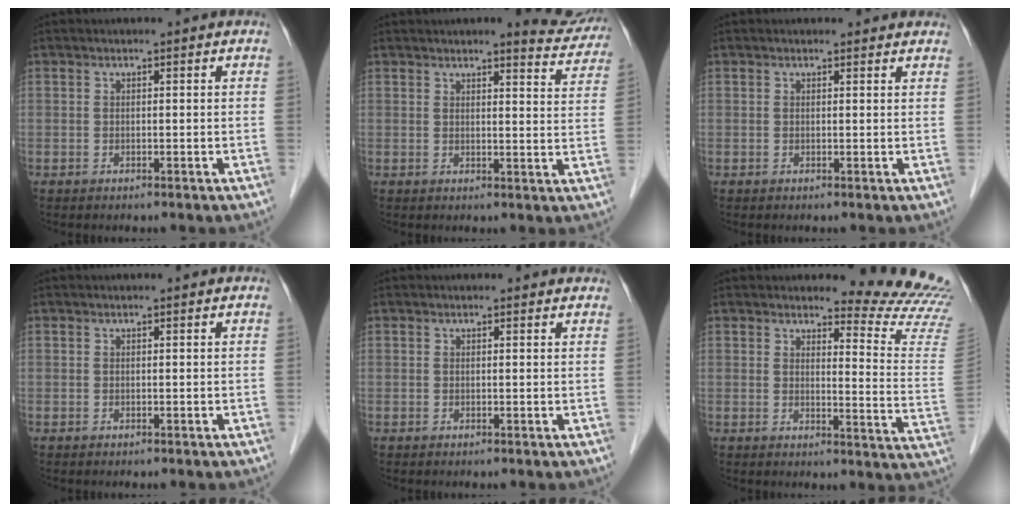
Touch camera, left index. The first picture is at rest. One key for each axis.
{"total": 5.9, "fx": 5.8, "fy": 1.1, "fz": 0.3, "tx": 0.011, "ty": -0.028, "tz": 0.045}
{"total": 2.1, "fx": 2.0, "fy": 0.7, "fz": 0.3, "tx": -0.006, "ty": 0.002, "tz": 0.014}
{"total": 0.0}
{"total": 1.6, "fx": 1.5, "fy": 0.5, "fz": 0.3, "tx": -0.011, "ty": 0.001, "tz": 0.009}
{"total": 12.8, "fx": 12.6, "fy": -1.1, "fz": 1.3, "tx": -0.005, "ty": -0.147, "tz": 0.118}